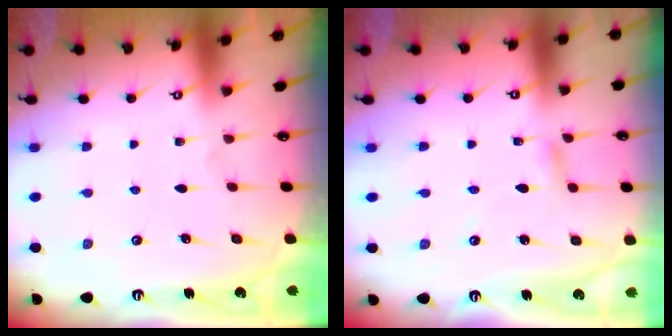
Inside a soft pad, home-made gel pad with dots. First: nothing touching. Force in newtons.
{"total": 2.9, "press": 2.8, "slide": 0.3}